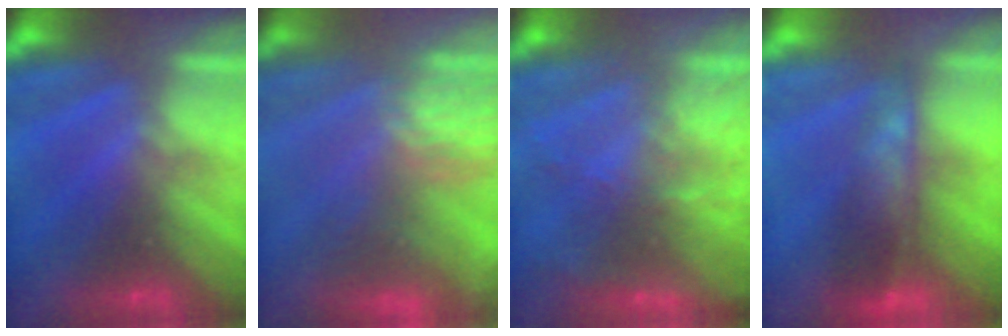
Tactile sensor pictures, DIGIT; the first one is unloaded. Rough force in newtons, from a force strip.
{"total": 4.4}
{"total": 9.1}
{"total": 8.6}